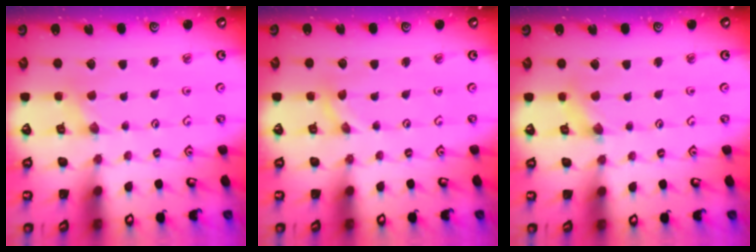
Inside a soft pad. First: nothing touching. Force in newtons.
{"total": 0.0}
{"total": 0.8, "press": 0.7, "slide": 0.3}